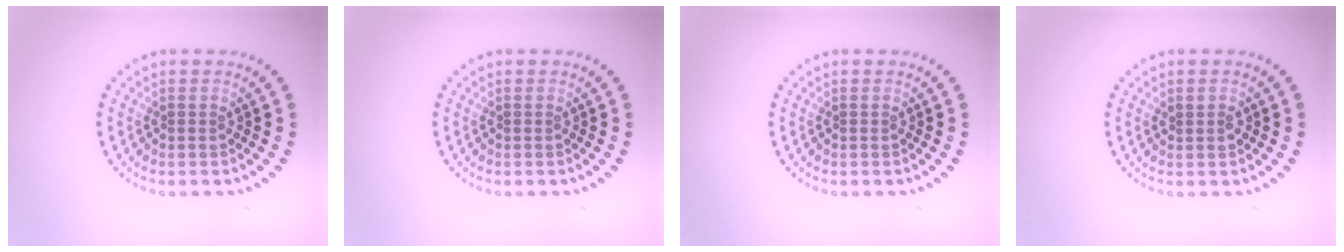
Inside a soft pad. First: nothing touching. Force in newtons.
{"total": 0.0}
{"total": 0.0}
{"total": 0.9, "press": 0.9, "slide": 0.3}